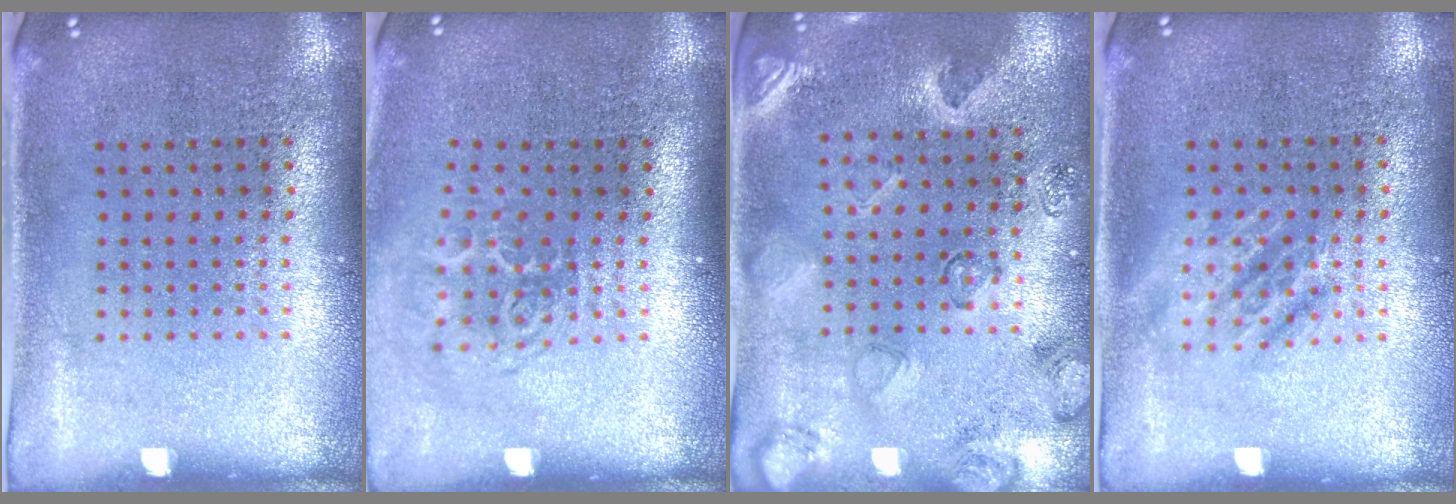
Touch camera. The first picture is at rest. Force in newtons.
{"total": 1.8, "press": 1.2, "slide": 1.4}
{"total": 2.3, "press": 1.9, "slide": 1.3}
{"total": 1.0, "press": 1.0, "slide": 0.2}